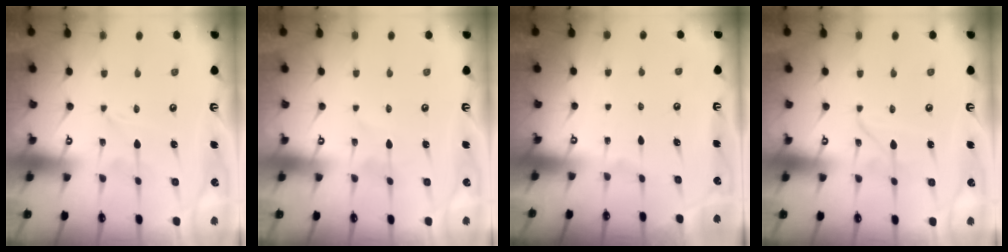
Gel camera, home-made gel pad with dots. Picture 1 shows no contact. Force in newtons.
{"total": 0.7, "press": 0.7, "slide": 0.0}
{"total": 0.0}
{"total": 1.9, "press": 1.9, "slide": 0.2}